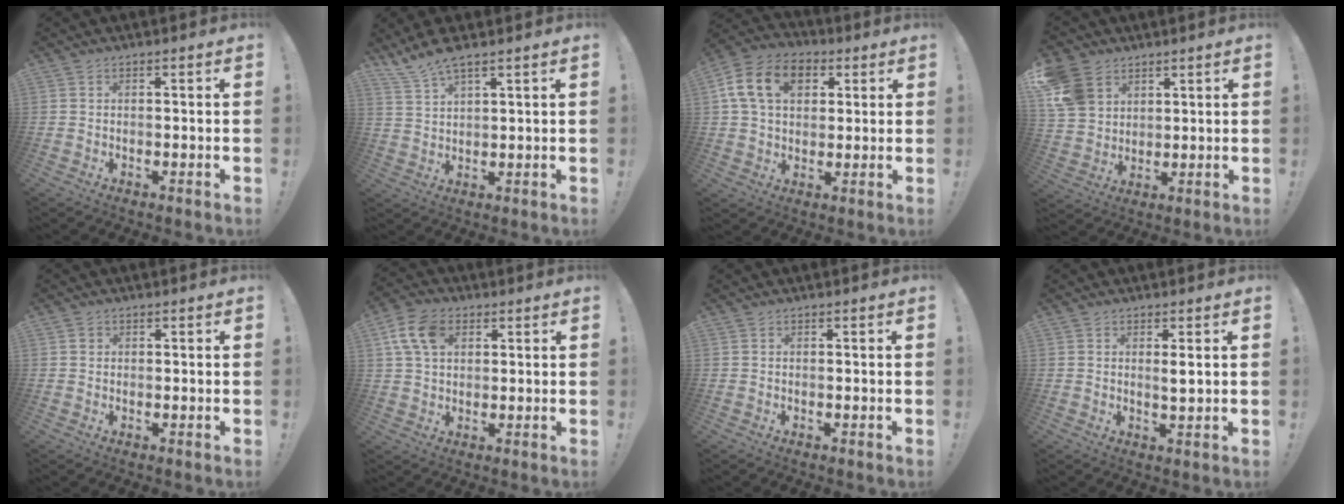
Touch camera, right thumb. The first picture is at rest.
{"total": 6.5, "force": [5.4, 1.0, 3.4], "torque": [-0.074, -0.027, 0.102]}
{"total": 14.9, "force": [5.0, 10.6, 9.2], "torque": [-0.152, -0.004, 0.095]}
{"total": 10.8, "force": [5.8, 8.1, 4.1], "torque": [-0.078, -0.027, 0.119]}
{"total": 1.0, "force": [0.3, 0.9, 0.2], "torque": [0.000, 0.002, 0.005]}
{"total": 10.8, "force": [3.8, 7.2, 7.0], "torque": [-0.141, 0.007, 0.074]}
{"total": 0.0}
{"total": 2.5, "force": [0.8, 0.2, 2.3], "torque": [-0.024, -0.014, 0.009]}